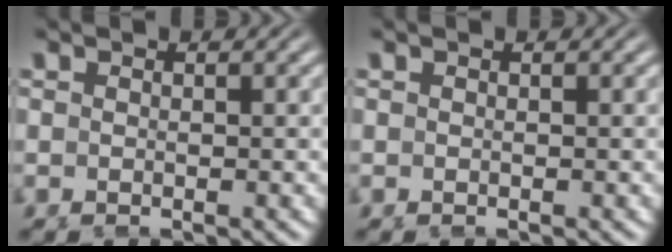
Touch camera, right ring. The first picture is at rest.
{"total": 0.0}